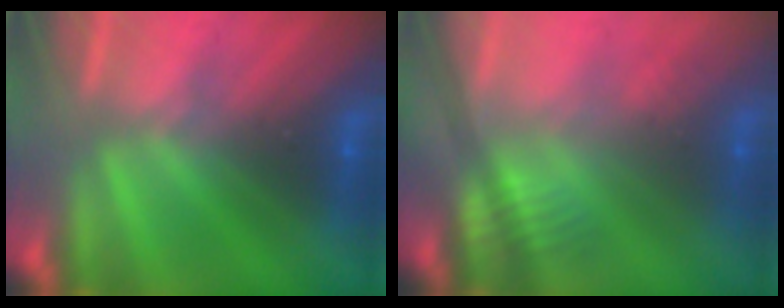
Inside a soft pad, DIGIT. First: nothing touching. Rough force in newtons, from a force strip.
{"total": 2.5}